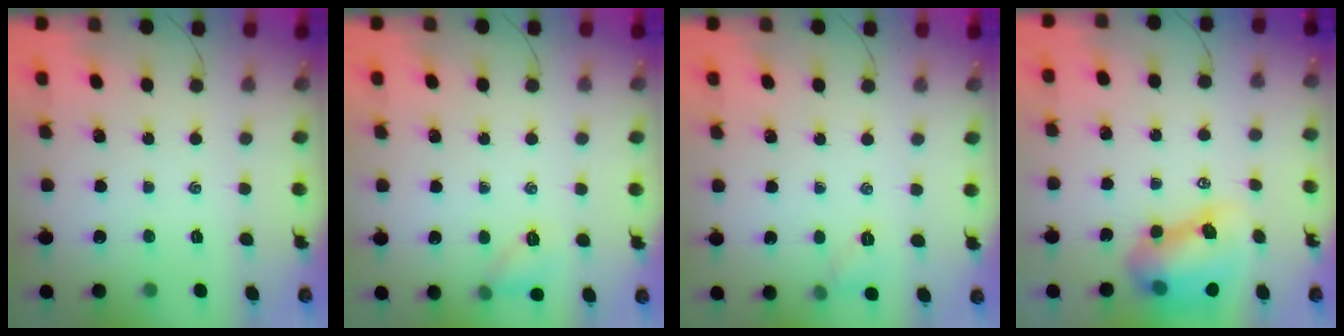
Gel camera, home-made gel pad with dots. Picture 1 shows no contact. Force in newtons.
{"total": 7.4, "press": 7.2, "slide": 1.3}
{"total": 5.3, "press": 5.1, "slide": 1.5}
{"total": 11.2, "press": 10.8, "slide": 3.2}